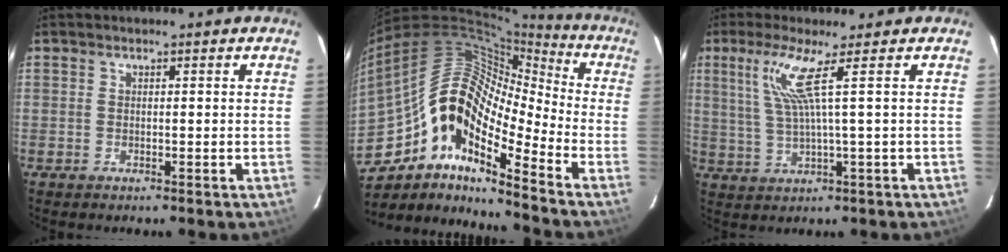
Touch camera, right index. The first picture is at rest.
{"total": 17.3, "force": [-8.9, 6.4, 13.4], "torque": [-0.215, -0.003, -0.183]}
{"total": 6.4, "force": [2.6, -1.3, 5.8], "torque": [-0.115, -0.004, 0.060]}